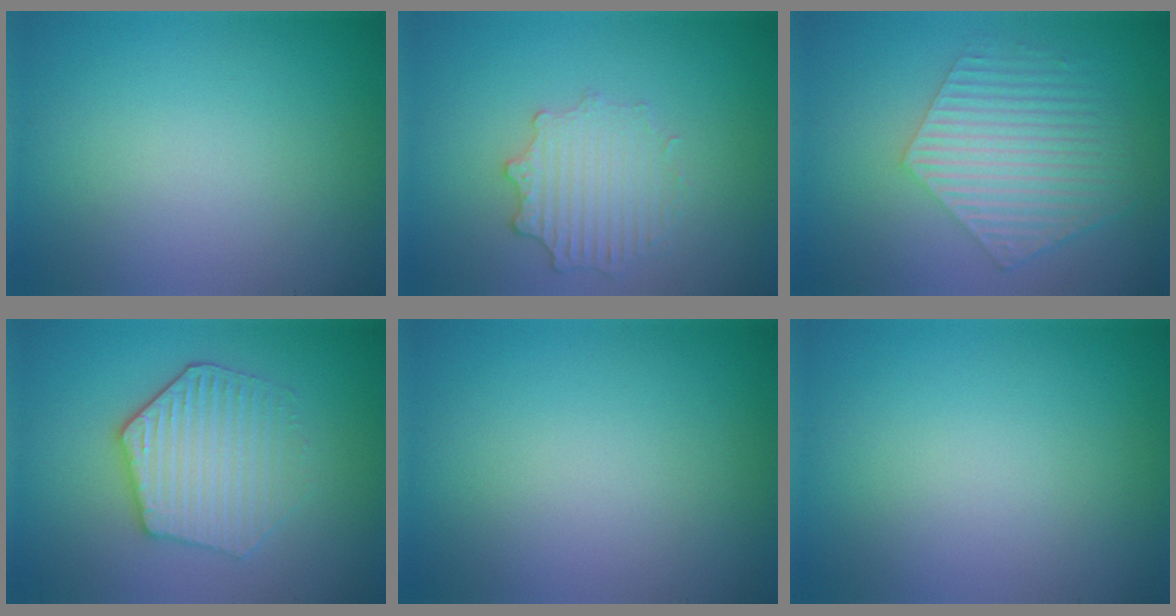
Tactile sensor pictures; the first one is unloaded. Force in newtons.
{"total": 2.7, "press": 2.6, "slide": 0.8}
{"total": 5.6, "press": 4.1, "slide": 3.9}
{"total": 4.4, "press": 4.0, "slide": 1.8}
{"total": 0.0}
{"total": 0.0}